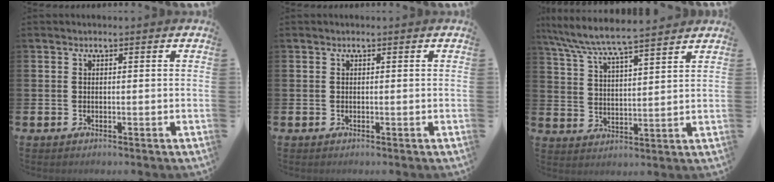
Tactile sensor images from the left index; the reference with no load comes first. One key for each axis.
{"total": 0.0}
{"total": 7.2, "fx": 6.8, "fy": 0.4, "fz": 2.1, "tx": -0.067, "ty": -0.041, "tz": 0.120}